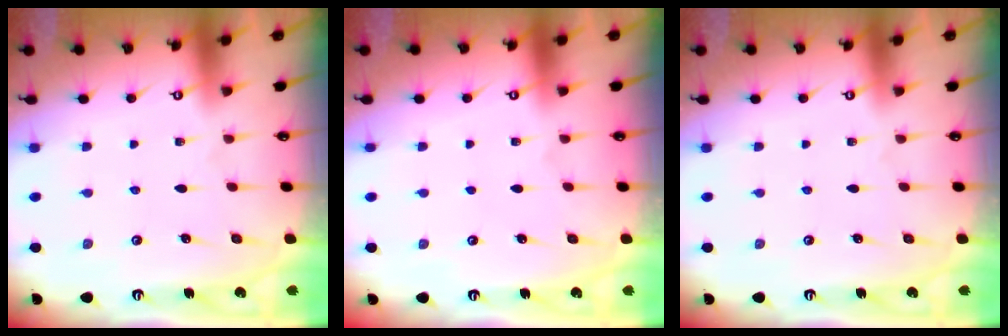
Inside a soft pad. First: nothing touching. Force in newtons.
{"total": 0.0}
{"total": 0.0}